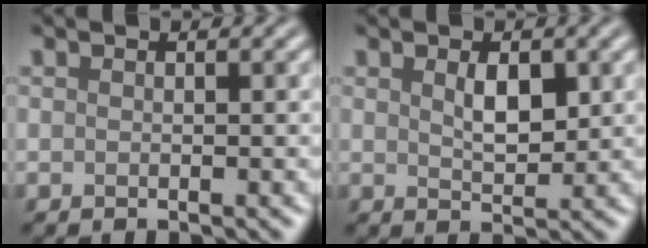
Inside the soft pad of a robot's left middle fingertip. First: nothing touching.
{"total": 2.4, "force": [0.8, 1.2, 2.0], "torque": [-0.036, -0.002, 0.017]}